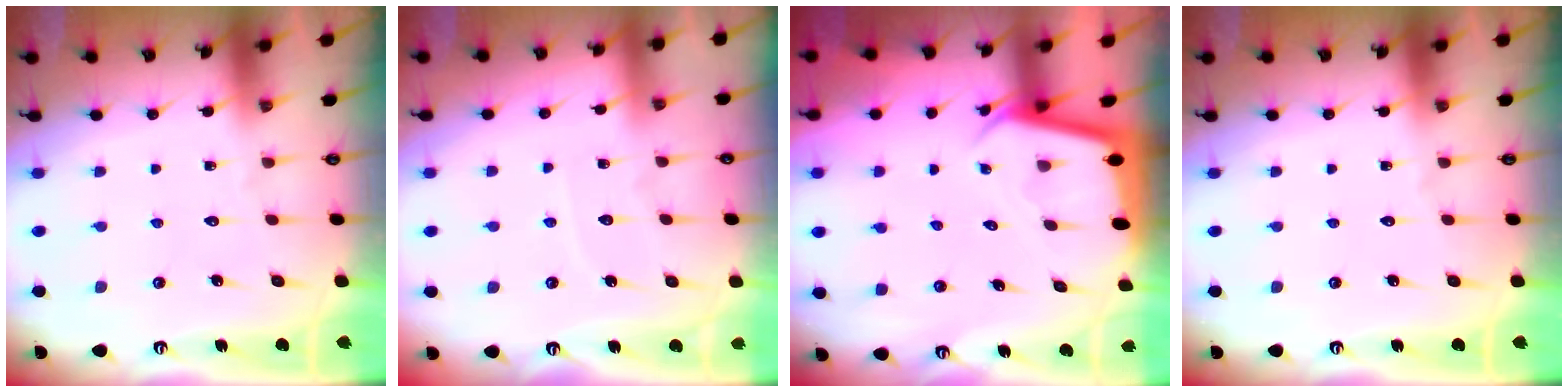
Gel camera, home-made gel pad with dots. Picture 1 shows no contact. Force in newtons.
{"total": 3.8, "press": 3.8, "slide": 0.4}
{"total": 2.4, "press": 2.4, "slide": 0.1}
{"total": 0.0}